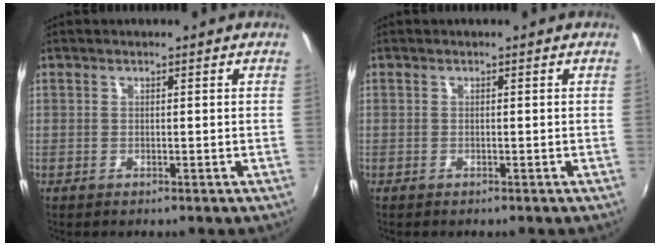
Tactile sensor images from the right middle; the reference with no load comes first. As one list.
[{"total": 0.0}]